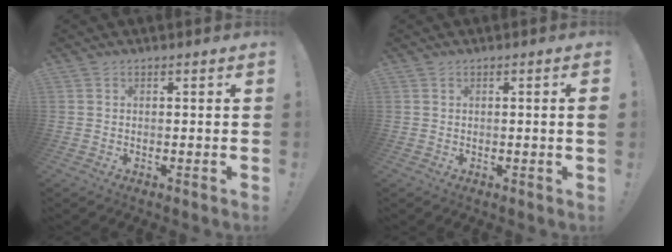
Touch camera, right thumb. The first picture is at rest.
{"total": 1.2, "force": [-0.5, -0.3, 1.0], "torque": [-0.016, 0.000, -0.011]}